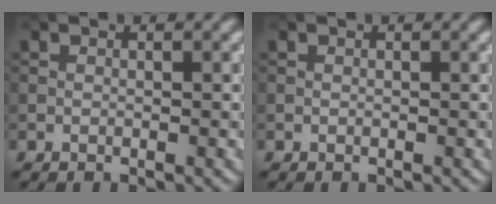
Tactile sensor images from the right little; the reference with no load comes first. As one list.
[{"total": 0.0}]